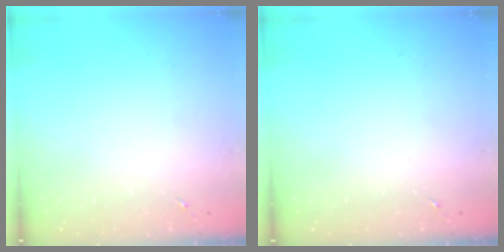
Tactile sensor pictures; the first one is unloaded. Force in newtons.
{"total": 0.0}